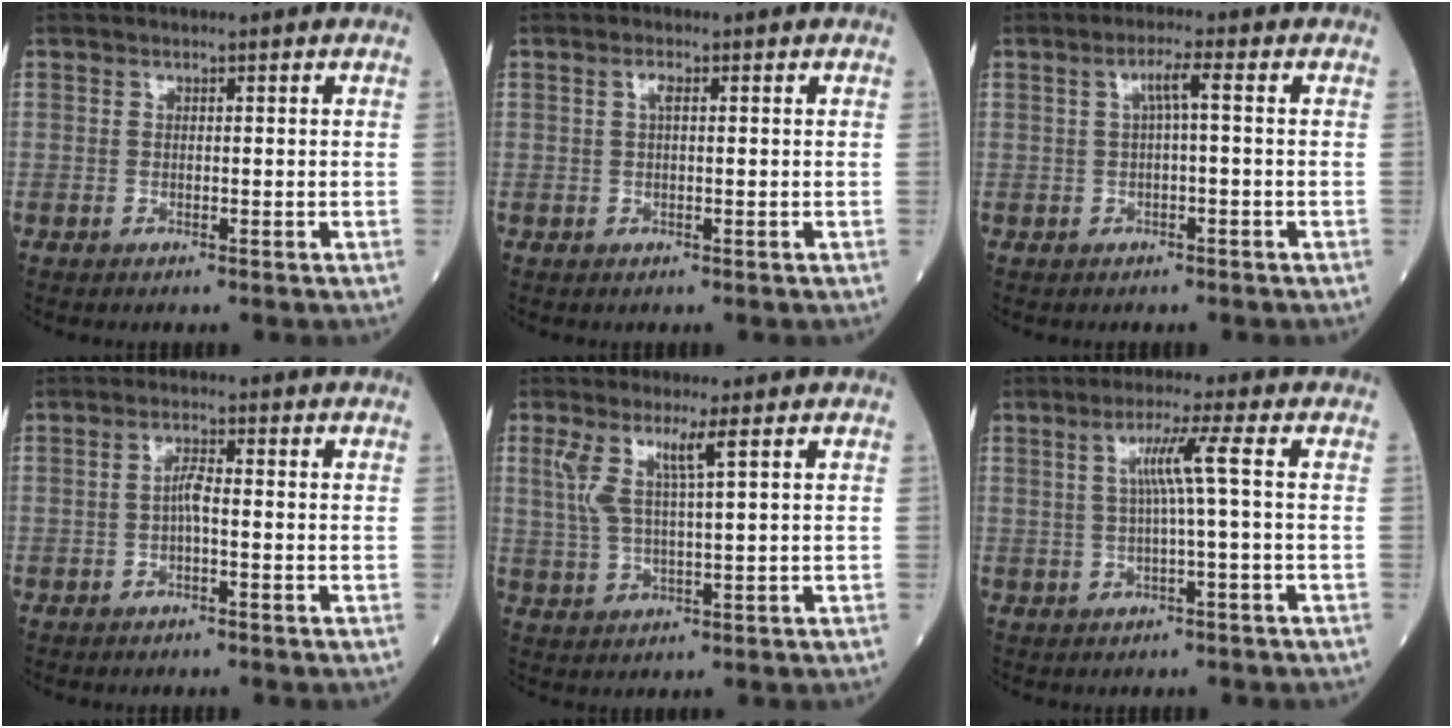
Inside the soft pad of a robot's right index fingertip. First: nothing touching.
{"total": 1.3, "force": [0.4, 0.3, 1.2], "torque": [-0.024, 0.003, 0.005]}
{"total": 2.7, "force": [0.3, -0.1, 2.7], "torque": [-0.048, 0.009, 0.006]}
{"total": 2.2, "force": [-0.5, 0.3, 2.1], "torque": [-0.037, 0.004, -0.011]}
{"total": 5.7, "force": [2.5, 0.2, 5.1], "torque": [-0.114, 0.007, 0.054]}
{"total": 4.9, "force": [0.6, -1.1, 4.7], "torque": [-0.092, 0.009, 0.014]}